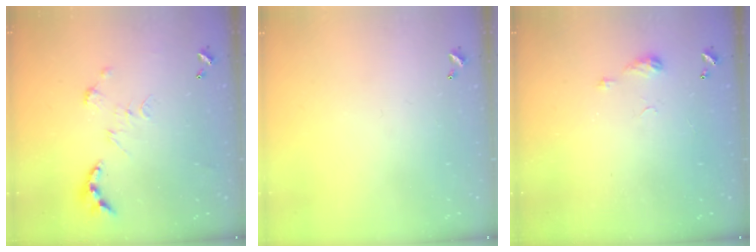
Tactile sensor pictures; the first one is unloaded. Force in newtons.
{"total": 0.0}
{"total": 5.4, "press": 5.3, "slide": 0.8}